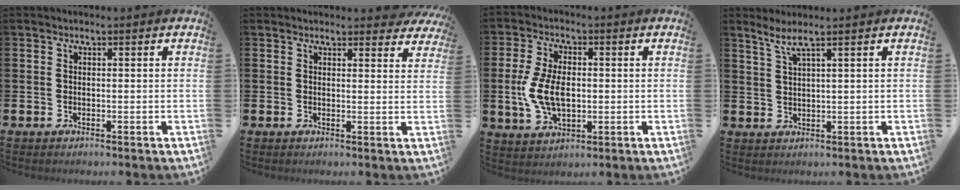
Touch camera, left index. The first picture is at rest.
{"total": 2.2, "force": [2.1, 0.6, 0.0], "torque": [0.010, -0.012, 0.036]}
{"total": 7.8, "force": [-0.3, 4.6, 6.3], "torque": [-0.136, 0.004, -0.010]}
{"total": 2.6, "force": [1.8, 0.0, 1.8], "torque": [-0.039, 0.001, 0.032]}